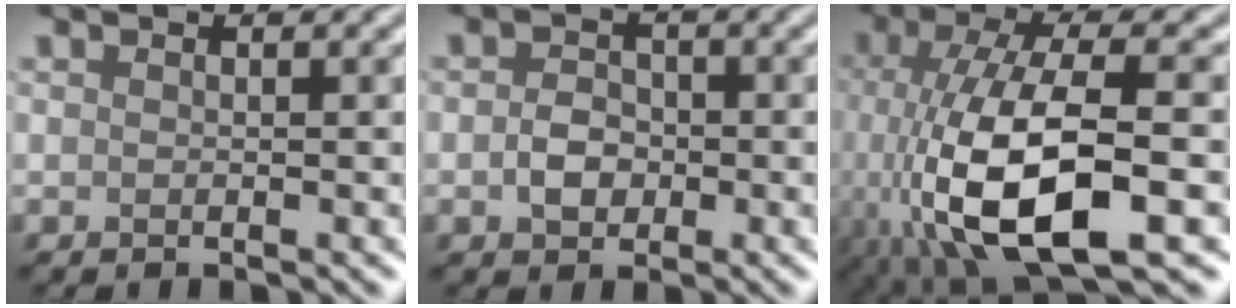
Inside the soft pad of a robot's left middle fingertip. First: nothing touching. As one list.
[{"total": 2.3, "force": [-0.5, 1.9, 1.3], "torque": [-0.023, 0.002, -0.015]}, {"total": 11.5, "force": [-3.5, 4.1, 10.1], "torque": [-0.205, -0.009, -0.066]}]